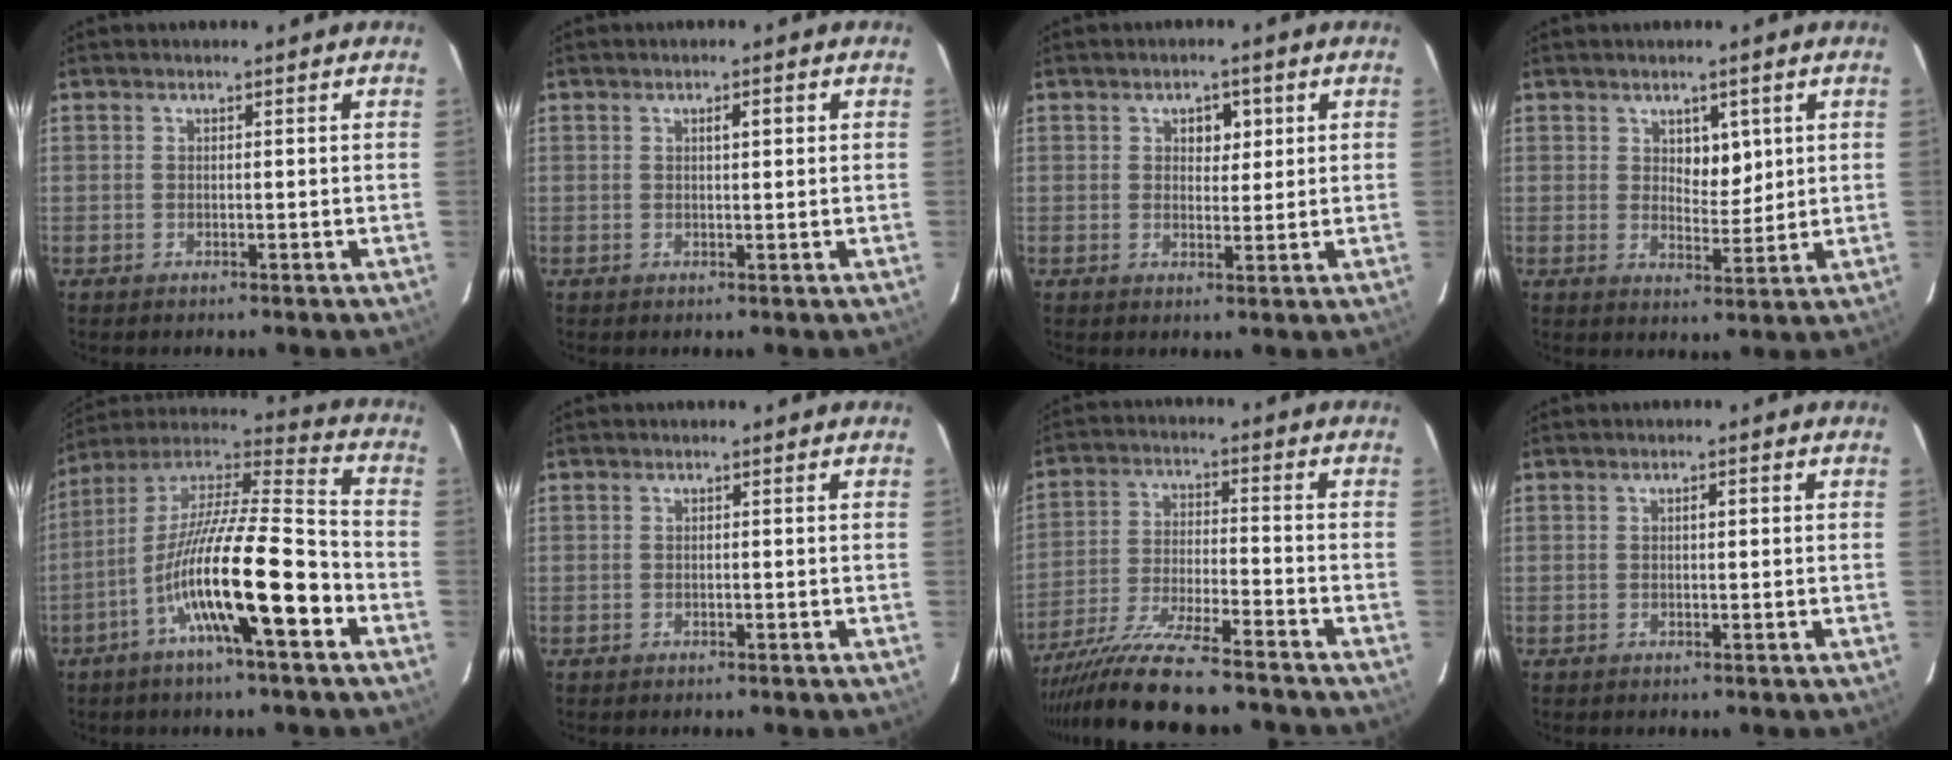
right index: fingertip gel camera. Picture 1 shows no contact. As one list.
[{"total": 1.7, "force": [0.6, 0.4, 1.6], "torque": [-0.025, 0.003, 0.009]}, {"total": 3.3, "force": [1.3, 2.1, 2.2], "torque": [-0.027, 0.006, 0.020]}, {"total": 4.4, "force": [1.8, 2.4, 3.1], "torque": [-0.043, -0.003, 0.033]}, {"total": 18.4, "force": [-7.1, 1.8, 16.9], "torque": [-0.312, -0.001, -0.128]}, {"total": 0.0}, {"total": 14.5, "force": [-12.6, 0.8, 7.2], "torque": [-0.134, -0.022, -0.215]}, {"total": 1.2, "force": [0.3, 0.4, 1.1], "torque": [-0.017, 0.003, 0.004]}]